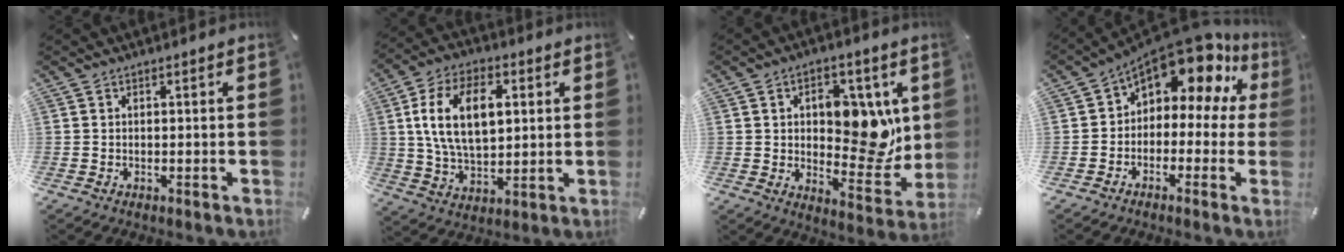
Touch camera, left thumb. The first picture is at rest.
{"total": 15.0, "force": [3.7, 9.0, 11.4], "torque": [-0.240, 0.009, 0.061]}
{"total": 14.4, "force": [3.0, 8.8, 11.0], "torque": [-0.111, -0.017, 0.050]}
{"total": 13.9, "force": [9.2, 6.8, 7.9], "torque": [-0.129, -0.076, 0.157]}